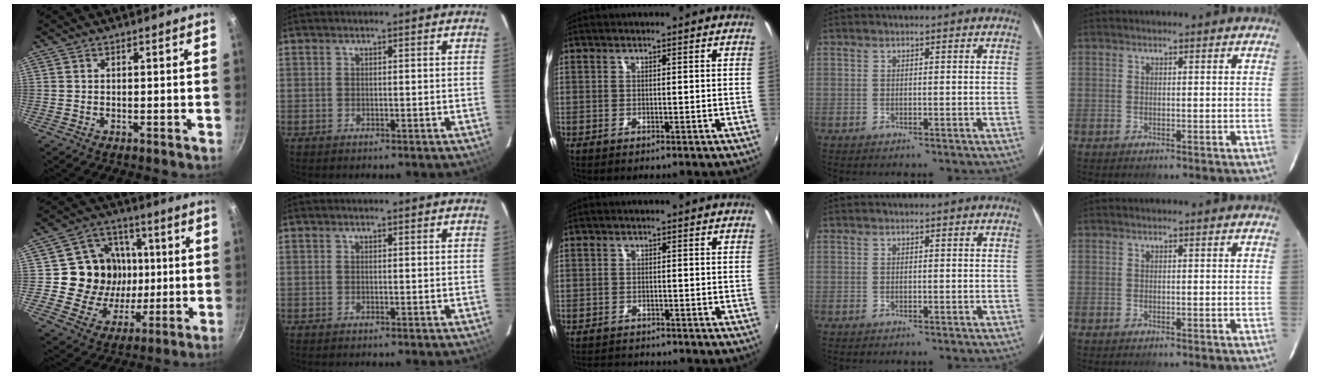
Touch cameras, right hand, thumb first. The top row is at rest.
{"thumb": {"total": 16.3, "force": [1.2, 14.8, 6.8], "torque": [-0.080, 0.010, 0.021]}, "middle": {"total": 2.7, "force": [-2.6, 0.8, 0.1], "torque": [-0.013, 0.004, -0.046]}}